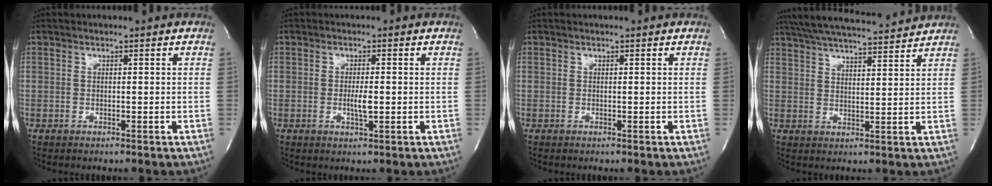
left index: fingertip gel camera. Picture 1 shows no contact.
{"total": 2.5, "force": [-0.4, 0.5, 2.5], "torque": [-0.049, -0.003, -0.006]}
{"total": 0.0}
{"total": 16.6, "force": [15.4, 1.1, 6.3], "torque": [-0.117, 0.025, 0.225]}